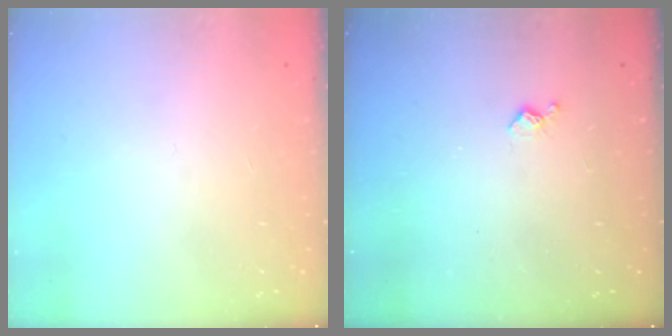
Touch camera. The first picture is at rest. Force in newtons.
{"total": 4.2, "press": 4.2, "slide": 0.7}